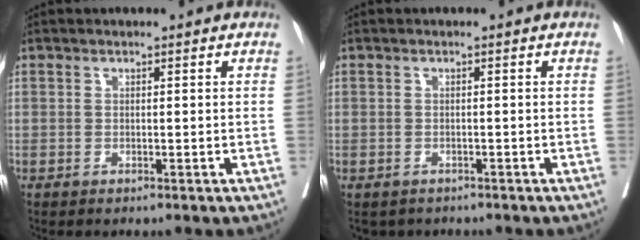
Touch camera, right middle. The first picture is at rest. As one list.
[{"total": 2.9, "force": [-2.3, 1.7, 0.3], "torque": [-0.006, -0.002, -0.035]}]